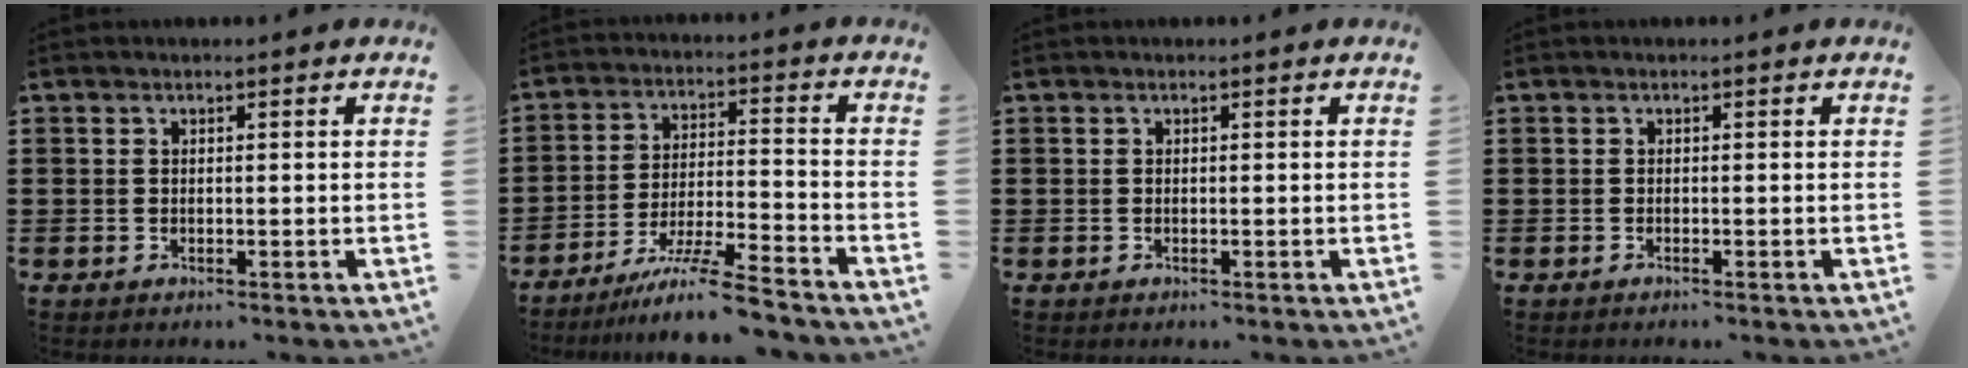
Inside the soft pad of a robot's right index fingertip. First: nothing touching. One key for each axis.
{"total": 8.7, "fx": -7.3, "fy": 0.1, "fz": 4.8, "tx": -0.099, "ty": -0.003, "tz": -0.143}
{"total": 0.0}
{"total": 0.0}